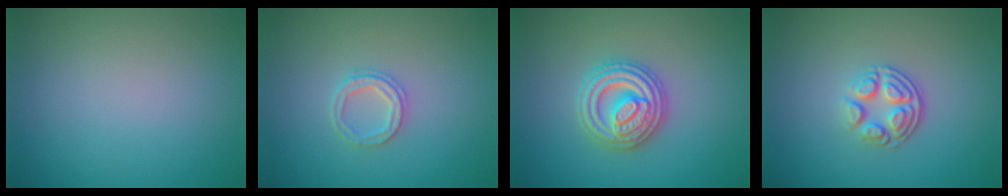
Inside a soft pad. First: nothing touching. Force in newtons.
{"total": 2.1, "press": 2.0, "slide": 0.4}
{"total": 4.9, "press": 4.9, "slide": 0.7}
{"total": 3.4, "press": 2.6, "slide": 2.3}